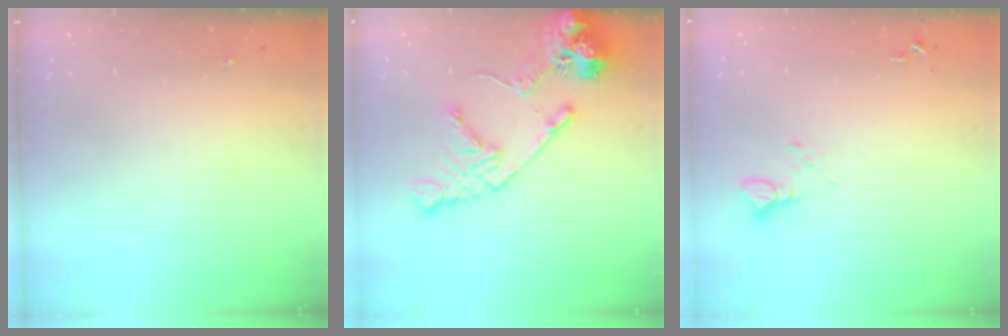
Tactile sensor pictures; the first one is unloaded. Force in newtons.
{"total": 15.4, "press": 15.2, "slide": 2.2}
{"total": 3.4, "press": 3.4, "slide": 0.2}